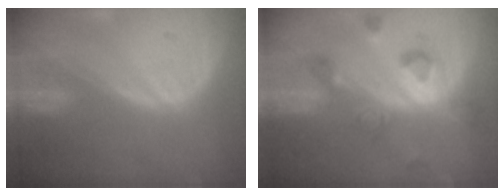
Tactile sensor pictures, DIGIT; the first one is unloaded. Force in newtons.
{"total": 8.0, "press": 7.7, "slide": 2.4}